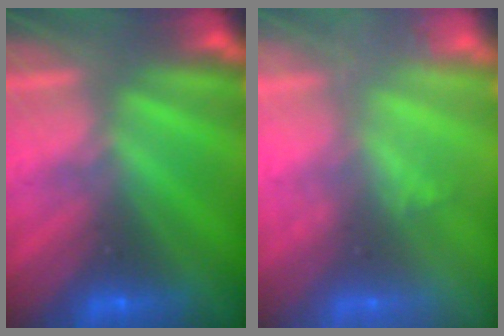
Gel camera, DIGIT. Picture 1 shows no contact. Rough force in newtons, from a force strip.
{"total": 1.6}